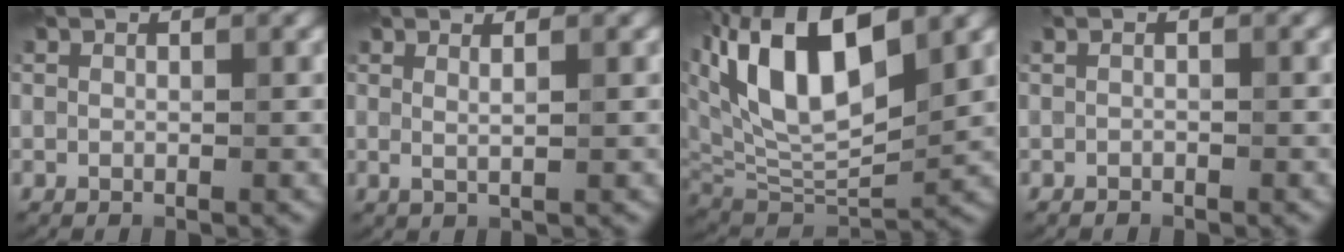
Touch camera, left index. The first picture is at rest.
{"total": 1.7, "force": [0.7, 0.6, 1.4], "torque": [-0.019, -0.002, 0.003]}
{"total": 12.0, "force": [4.5, 5.5, 9.7], "torque": [-0.175, 0.014, 0.078]}
{"total": 0.6, "force": [-0.4, 0.3, 0.3], "torque": [-0.008, -0.003, -0.005]}